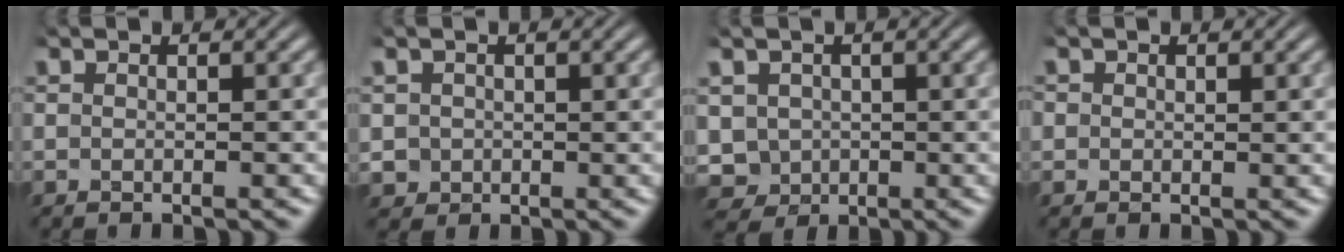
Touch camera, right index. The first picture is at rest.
{"total": 2.1, "force": [0.6, 2.0, 0.3], "torque": [-0.024, -0.020, 0.020]}
{"total": 5.6, "force": [-0.2, 5.3, 1.7], "torque": [-0.061, -0.042, 0.012]}
{"total": 1.0, "force": [0.6, 0.9, 0.0], "torque": [-0.007, -0.009, 0.012]}